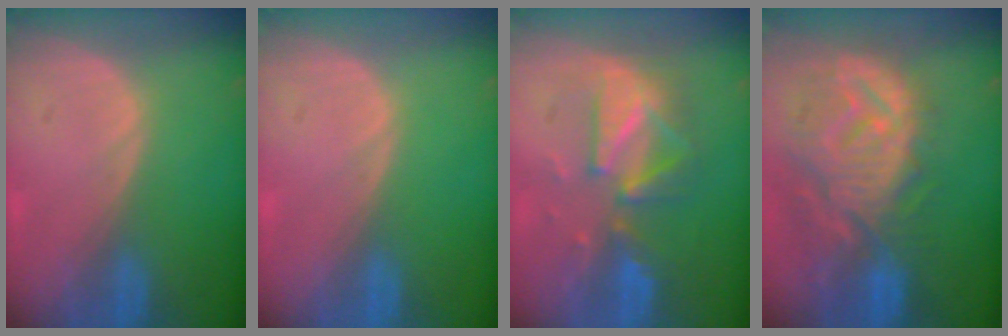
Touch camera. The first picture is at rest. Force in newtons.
{"total": 0.0}
{"total": 8.0, "press": 8.0, "slide": 0.6}
{"total": 12.4, "press": 11.1, "slide": 5.5}